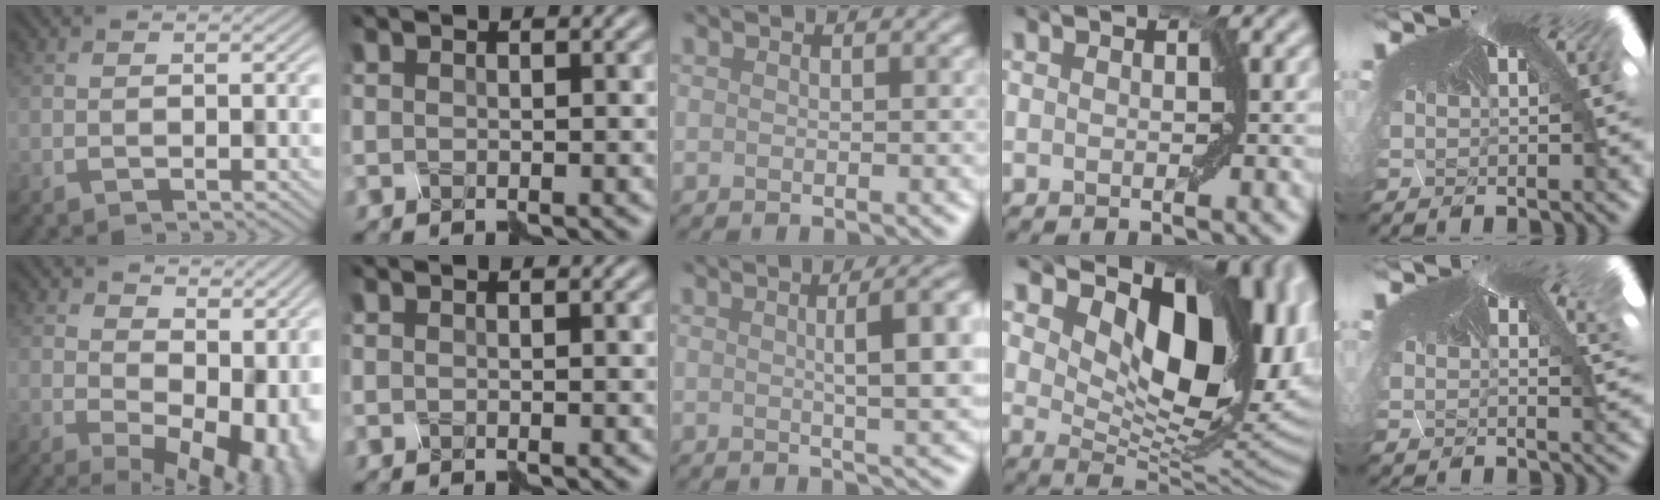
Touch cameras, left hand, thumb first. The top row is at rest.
{"thumb": {"total": 13.7, "force": [0.2, 8.5, 10.7], "torque": [-0.128, -0.042, 0.045]}, "middle": {"total": 6.4, "force": [0.8, 1.2, 6.2], "torque": [-0.062, 0.012, 0.013]}, "ring": {"total": 15.0, "force": [5.0, 7.9, 11.7], "torque": [-0.159, -0.011, 0.091]}, "little": {"total": 2.9, "force": [2.2, 1.5, 1.3], "torque": [-0.029, 0.012, 0.035]}}